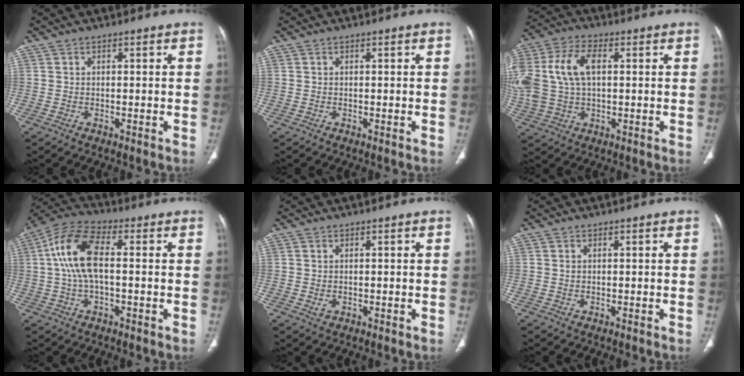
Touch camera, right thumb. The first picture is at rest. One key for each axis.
{"total": 0.0}
{"total": 16.5, "fx": 2.4, "fy": 10.3, "fz": 12.6, "tx": -0.303, "ty": 0.017, "tz": 0.048}
{"total": 11.7, "fx": 0.9, "fy": 5.1, "fz": 10.5, "tx": -0.227, "ty": 0.029, "tz": 0.009}
{"total": 1.1, "fx": 0.0, "fy": 0.8, "fz": 0.8, "tx": -0.015, "ty": -0.003, "tz": 0.004}
{"total": 0.5, "fx": 0.1, "fy": 0.4, "fz": 0.3, "tx": -0.004, "ty": 0.001, "tz": 0.003}